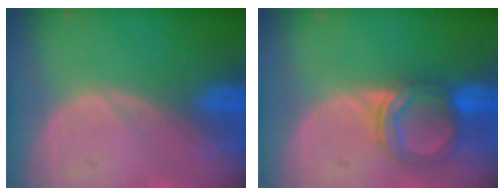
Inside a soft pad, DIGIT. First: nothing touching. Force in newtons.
{"total": 5.5, "press": 5.4, "slide": 1.4}